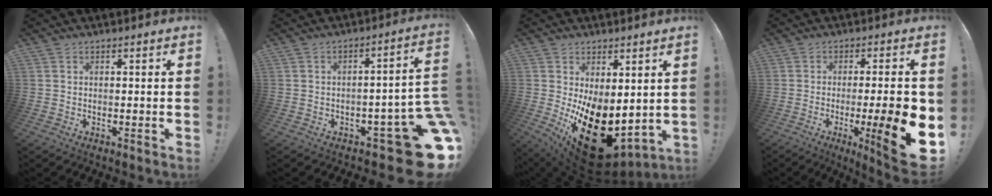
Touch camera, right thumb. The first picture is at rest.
{"total": 14.3, "force": [-6.7, 4.6, 11.7], "torque": [-0.127, 0.031, -0.099]}
{"total": 20.6, "force": [-5.3, 11.5, 16.2], "torque": [-0.273, 0.024, -0.060]}
{"total": 17.6, "force": [-4.1, 2.8, 16.9], "torque": [-0.225, 0.002, -0.050]}